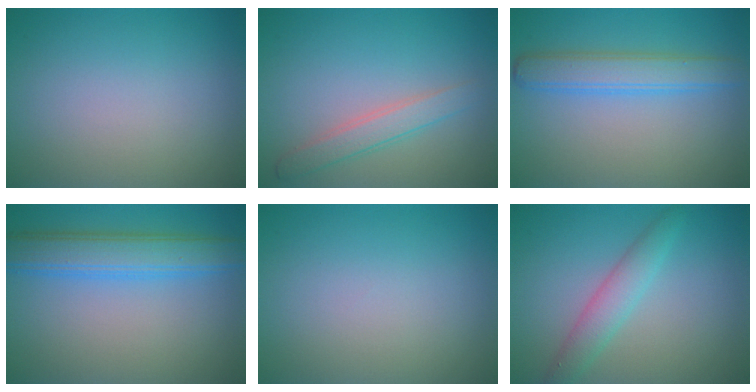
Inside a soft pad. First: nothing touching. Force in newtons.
{"total": 2.3, "press": 2.3, "slide": 0.1}
{"total": 3.7, "press": 3.7, "slide": 0.1}
{"total": 5.2, "press": 5.2, "slide": 0.1}
{"total": 0.0}
{"total": 2.8, "press": 2.8, "slide": 0.0}